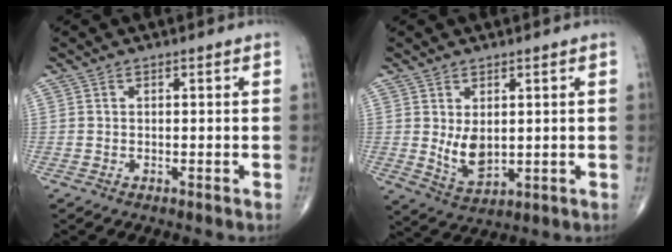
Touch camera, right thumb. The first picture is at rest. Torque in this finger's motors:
{"motor_torque": [0.41, 0.36, 0.25, -0.12, 0.06]}